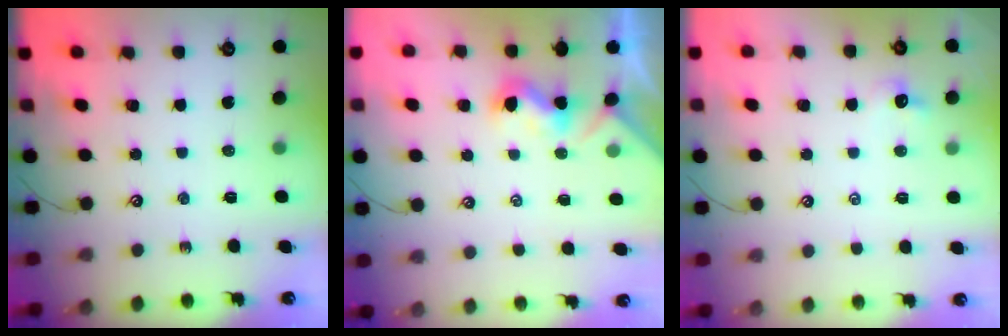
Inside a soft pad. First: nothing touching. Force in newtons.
{"total": 0.7, "press": 0.6, "slide": 0.3}
{"total": 0.9, "press": 0.6, "slide": 0.6}